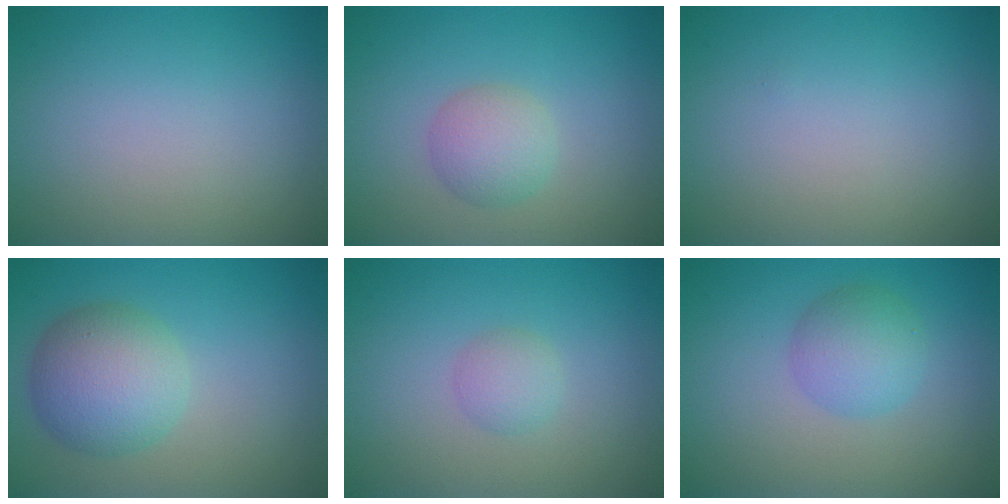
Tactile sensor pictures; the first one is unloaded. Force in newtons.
{"total": 2.7, "press": 2.7, "slide": 0.1}
{"total": 0.0}
{"total": 5.9, "press": 5.9, "slide": 0.2}
{"total": 1.6, "press": 1.6, "slide": 0.0}
{"total": 3.4, "press": 3.4, "slide": 0.1}